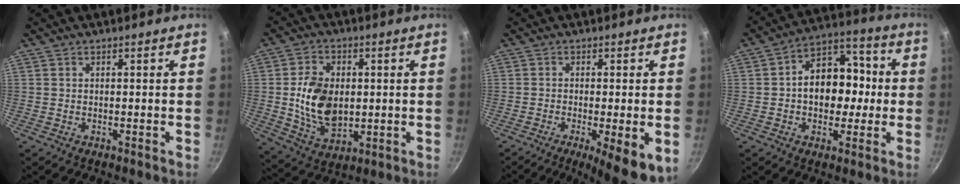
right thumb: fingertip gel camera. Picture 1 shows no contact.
{"total": 12.9, "force": [0.1, 9.2, 9.0], "torque": [-0.133, -0.005, 0.009]}
{"total": 9.5, "force": [-3.1, 2.2, 8.7], "torque": [-0.126, -0.004, -0.041]}
{"total": 14.3, "force": [-0.2, 10.6, 9.7], "torque": [-0.093, 0.036, -0.017]}